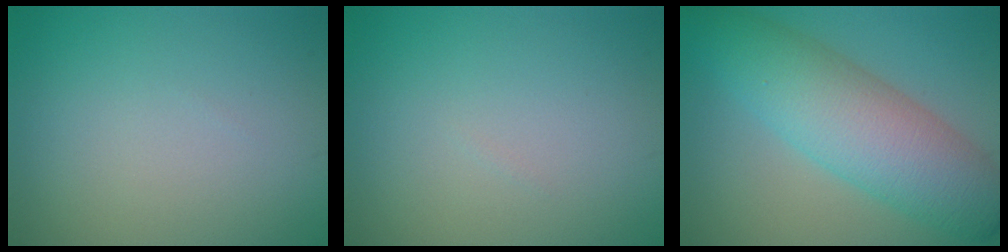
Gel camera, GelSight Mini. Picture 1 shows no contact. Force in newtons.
{"total": 0.0}
{"total": 8.1, "press": 8.1, "slide": 0.0}